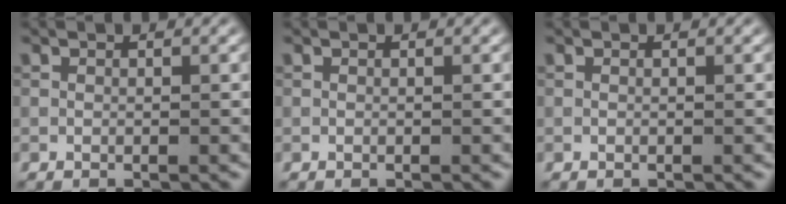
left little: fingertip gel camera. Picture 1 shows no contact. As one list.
[{"total": 0.0}, {"total": 0.0}]